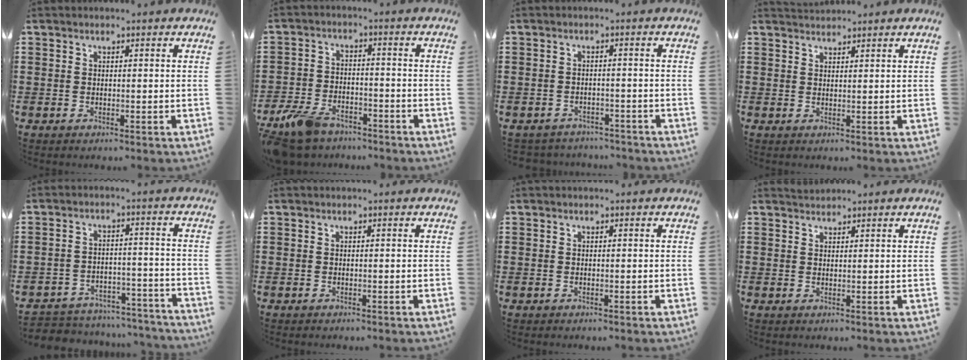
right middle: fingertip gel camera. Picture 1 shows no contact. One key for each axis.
{"total": 6.8, "fx": -5.8, "fy": 2.2, "fz": 2.8, "tx": -0.076, "ty": 0.001, "tz": -0.116}
{"total": 2.3, "fx": -2.3, "fy": 0.4, "fz": -0.3, "tx": -0.003, "ty": 0.000, "tz": -0.052}
{"total": 1.7, "fx": 1.7, "fy": 0.1, "fz": -0.1, "tx": -0.003, "ty": 0.001, "tz": 0.034}
{"total": 5.2, "fx": -5.1, "fy": 0.8, "fz": 0.2, "tx": -0.011, "ty": 0.011, "tz": -0.108}
{"total": 0.0}
{"total": 0.0}
{"total": 1.4, "fx": 1.4, "fy": 0.0, "fz": -0.1, "tx": -0.002, "ty": 0.002, "tz": 0.028}